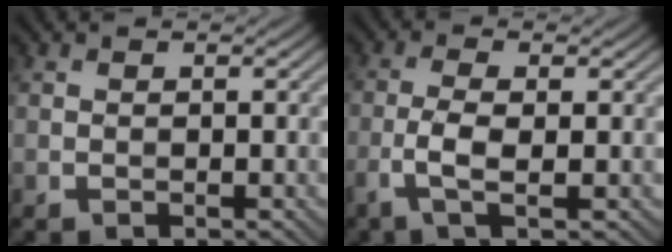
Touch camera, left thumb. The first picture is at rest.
{"total": 3.9, "force": [-1.1, 0.9, 3.6], "torque": [-0.089, 0.003, -0.027]}